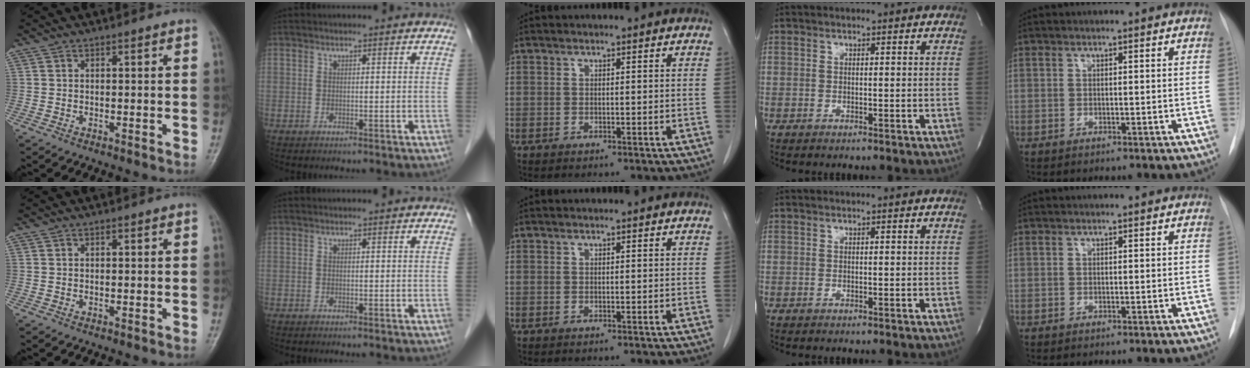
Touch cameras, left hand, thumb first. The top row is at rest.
{}